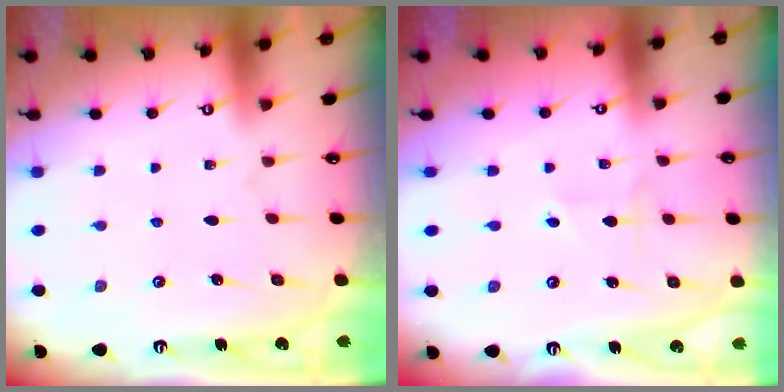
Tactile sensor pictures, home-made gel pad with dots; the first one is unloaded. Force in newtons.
{"total": 2.9, "press": 2.8, "slide": 0.4}